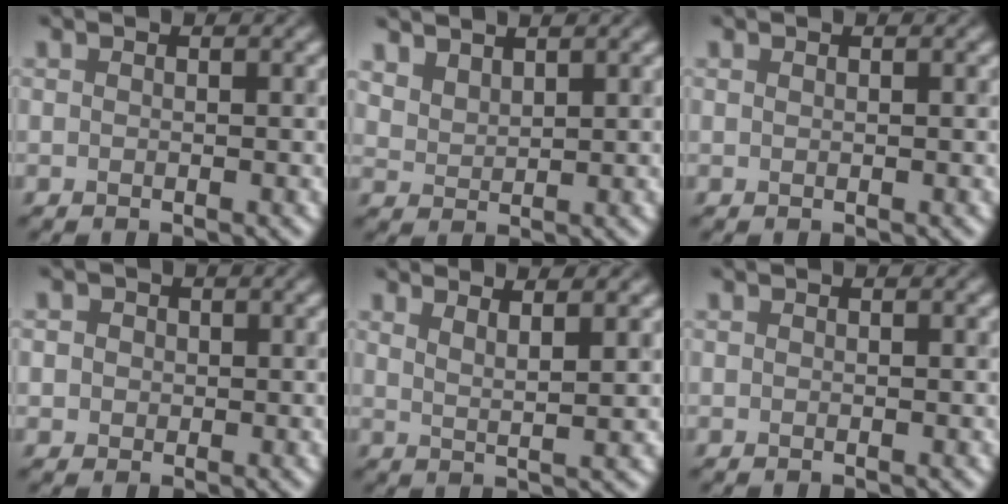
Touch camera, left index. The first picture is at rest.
{"total": 2.5, "force": [2.2, 0.9, 0.8], "torque": [-0.019, 0.001, 0.052]}
{"total": 0.0}
{"total": 2.5, "force": [0.9, 2.1, 1.0], "torque": [-0.008, 0.011, 0.003]}
{"total": 3.0, "force": [2.1, 0.6, 2.1], "torque": [-0.024, 0.001, 0.030]}
{"total": 0.0}